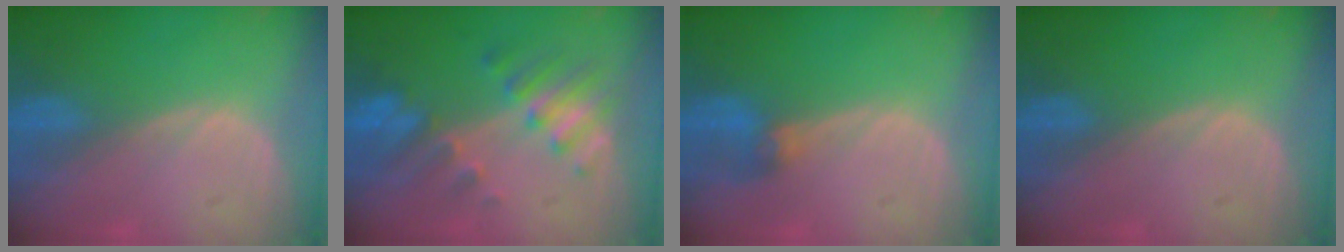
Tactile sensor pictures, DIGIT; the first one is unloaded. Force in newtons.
{"total": 7.9, "press": 7.0, "slide": 3.7}
{"total": 2.8, "press": 2.6, "slide": 1.0}
{"total": 0.0}